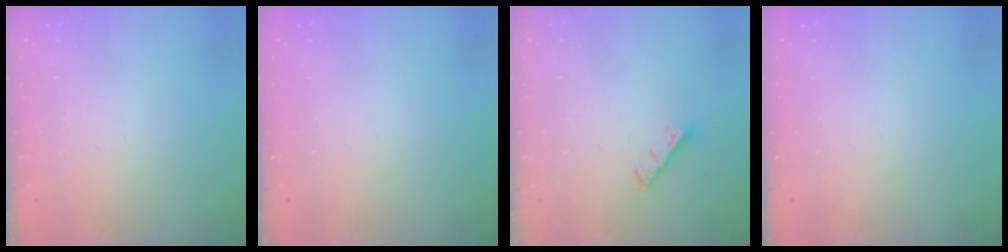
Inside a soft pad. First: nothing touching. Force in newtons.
{"total": 0.0}
{"total": 5.5, "press": 5.4, "slide": 0.4}
{"total": 0.0}